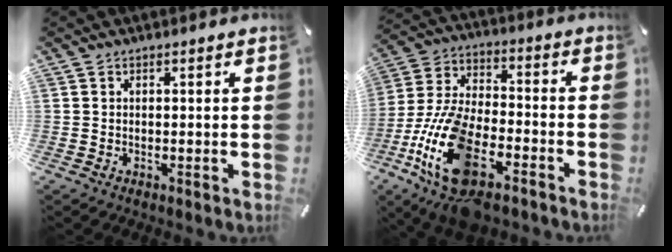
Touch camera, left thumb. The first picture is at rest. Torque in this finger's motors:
{"motor_torque": [-1.46, 3.54, 0.96, 0.83, 0.57]}